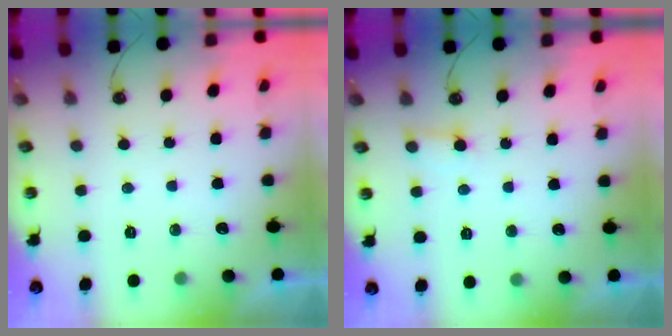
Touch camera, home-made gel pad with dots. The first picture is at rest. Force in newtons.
{"total": 3.3, "press": 3.3, "slide": 0.3}